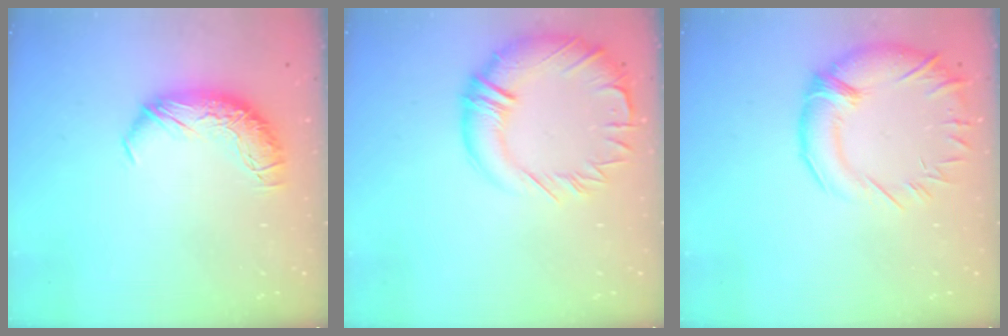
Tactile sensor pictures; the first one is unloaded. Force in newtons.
{"total": 6.7, "press": 5.7, "slide": 3.6}
{"total": 5.9, "press": 4.1, "slide": 4.2}